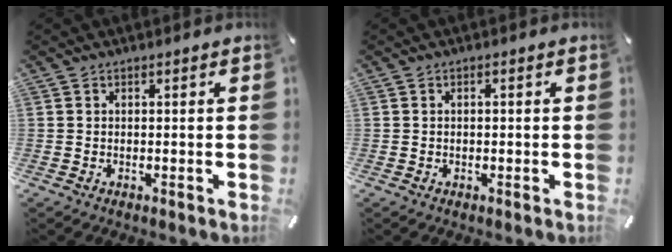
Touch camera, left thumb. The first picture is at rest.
{"total": 0.7, "force": [-0.2, 0.3, 0.6], "torque": [-0.011, 0.000, -0.004]}